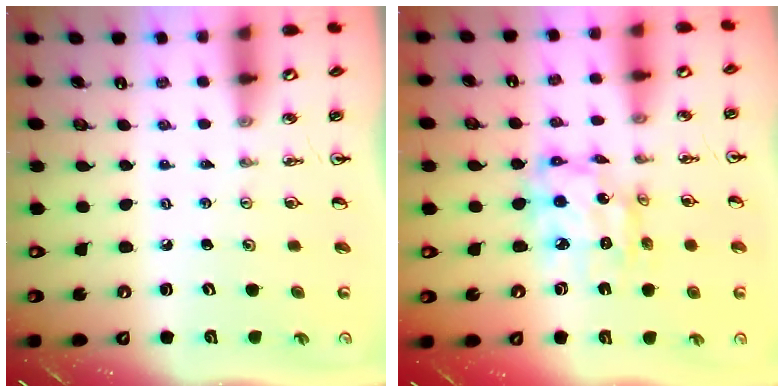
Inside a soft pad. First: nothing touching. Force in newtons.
{"total": 12.5, "press": 12.5, "slide": 1.2}